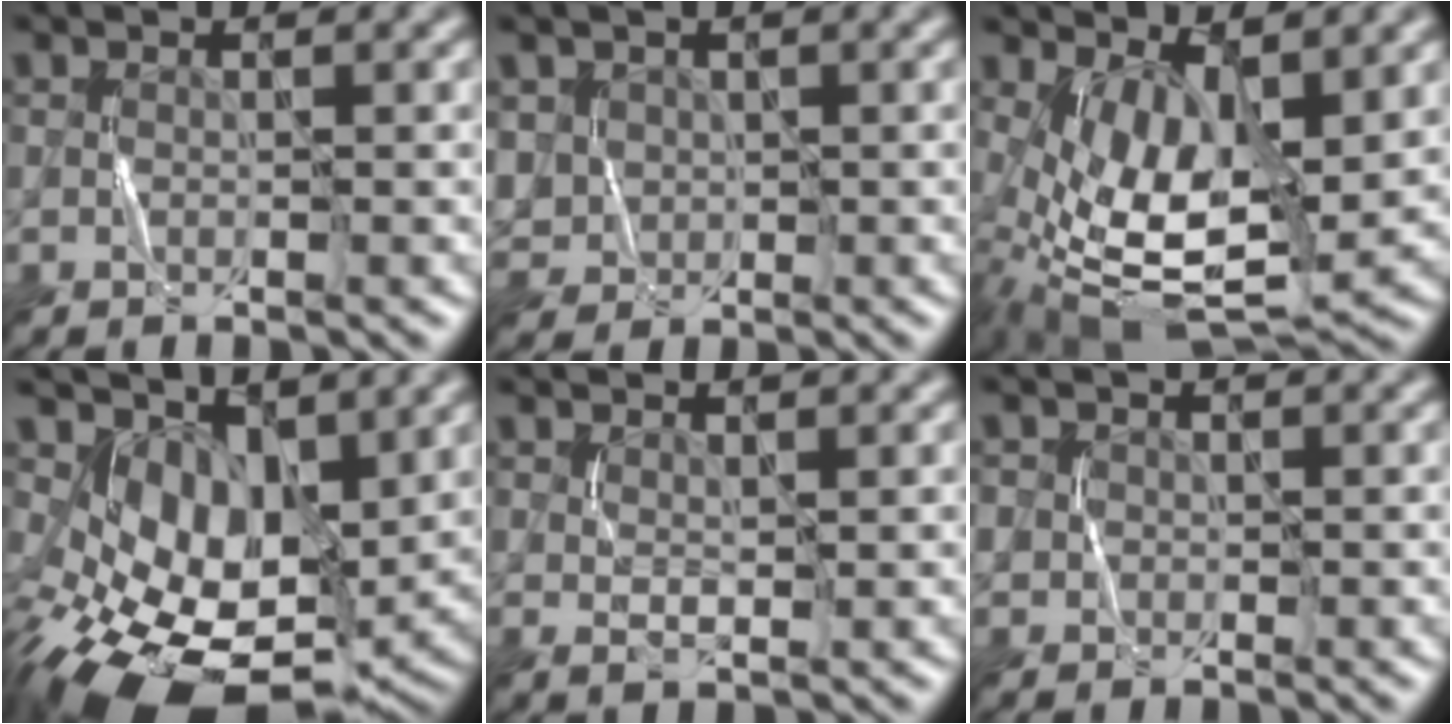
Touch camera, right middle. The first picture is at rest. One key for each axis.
{"total": 3.6, "fx": 0.9, "fy": 3.2, "fz": 1.3, "tx": -0.048, "ty": 0.005, "tz": 0.027}
{"total": 9.1, "fx": 0.8, "fy": 4.3, "fz": 8.0, "tx": -0.158, "ty": -0.016, "tz": 0.016}
{"total": 9.5, "fx": -0.3, "fy": 6.3, "fz": 7.1, "tx": -0.124, "ty": -0.029, "tz": 0.010}
{"total": 1.3, "fx": 0.7, "fy": 0.6, "fz": 1.0, "tx": -0.022, "ty": -0.003, "tz": 0.020}
{"total": 1.3, "fx": 0.2, "fy": 1.2, "fz": 0.4, "tx": -0.004, "ty": 0.000, "tz": 0.003}